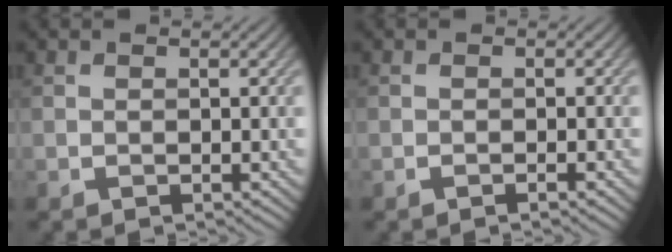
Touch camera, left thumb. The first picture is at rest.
{"total": 0.9, "force": [-0.6, 0.0, 0.6], "torque": [-0.010, 0.002, -0.012]}